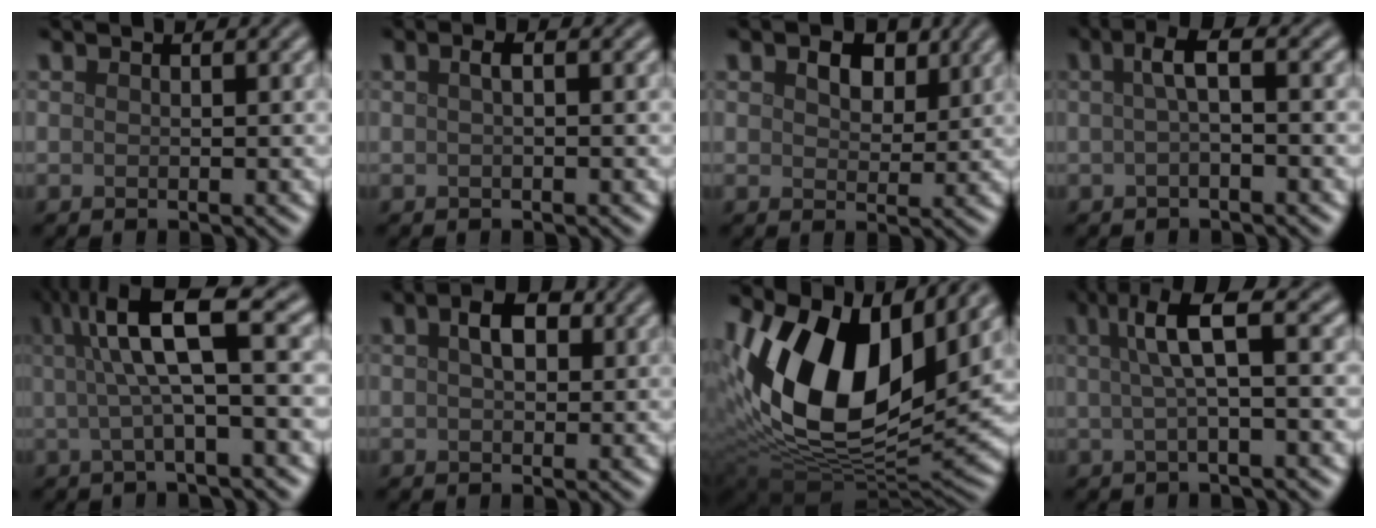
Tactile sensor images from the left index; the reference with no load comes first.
{"total": 1.1, "force": [0.2, 0.3, 1.1], "torque": [-0.020, 0.006, 0.003]}
{"total": 2.8, "force": [1.4, 1.8, 1.6], "torque": [-0.030, 0.000, 0.018]}
{"total": 2.5, "force": [0.2, 0.6, 2.5], "torque": [-0.044, 0.009, 0.000]}
{"total": 7.2, "force": [1.6, 1.6, 6.9], "torque": [-0.113, 0.016, 0.020]}
{"total": 3.0, "force": [1.0, 1.7, 2.3], "torque": [-0.039, 0.008, 0.012]}
{"total": 15.9, "force": [5.1, 8.6, 12.4], "torque": [-0.229, 0.009, 0.083]}
{"total": 4.7, "force": [1.0, 1.0, 4.5], "torque": [-0.078, 0.016, 0.014]}